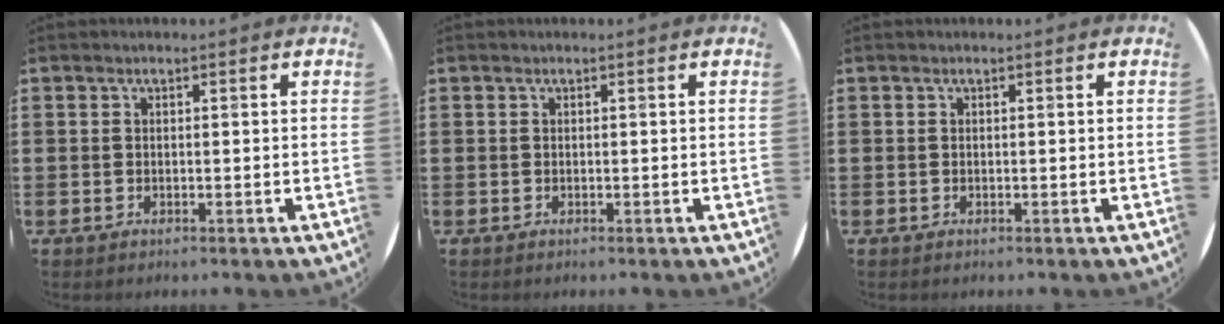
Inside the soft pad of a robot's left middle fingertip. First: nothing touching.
{"total": 0.0}
{"total": 0.0}